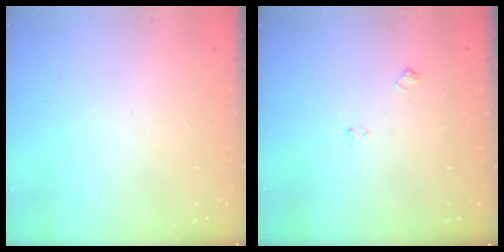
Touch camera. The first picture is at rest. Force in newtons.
{"total": 4.5, "press": 4.4, "slide": 0.6}